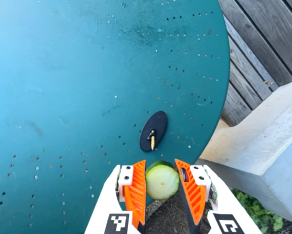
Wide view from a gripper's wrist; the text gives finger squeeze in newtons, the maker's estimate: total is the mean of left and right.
{"total": 14.2, "left": 14.3, "right": 14.2}